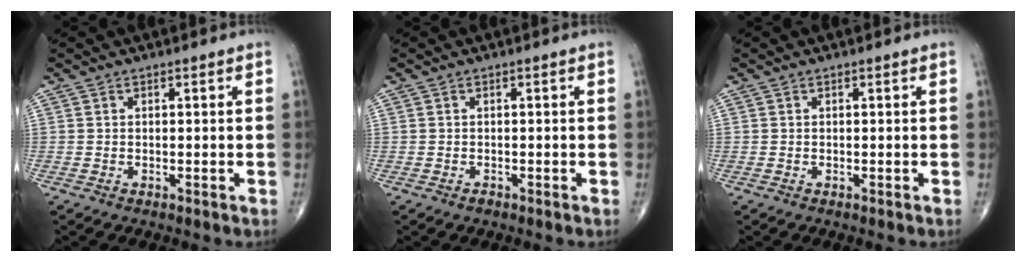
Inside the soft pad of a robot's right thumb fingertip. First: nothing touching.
{"total": 0.5, "force": [-0.4, 0.3, 0.1], "torque": [0.003, 0.000, -0.010]}
{"total": 0.0}